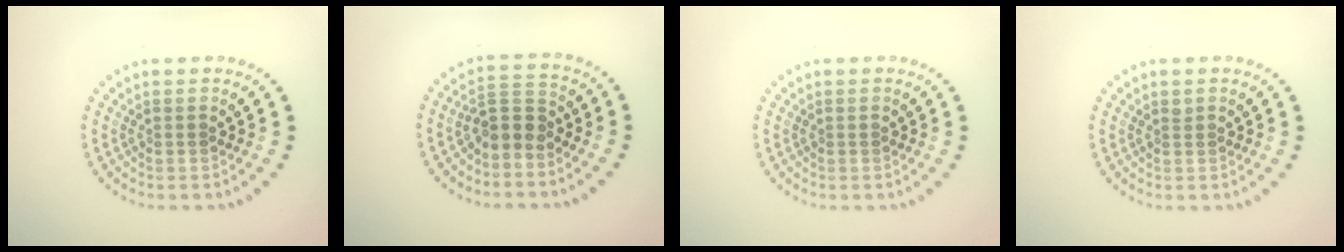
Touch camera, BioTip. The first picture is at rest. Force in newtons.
{"total": 2.7, "press": 2.3, "slide": 1.5}
{"total": 0.0}
{"total": 0.5, "press": 0.4, "slide": 0.4}